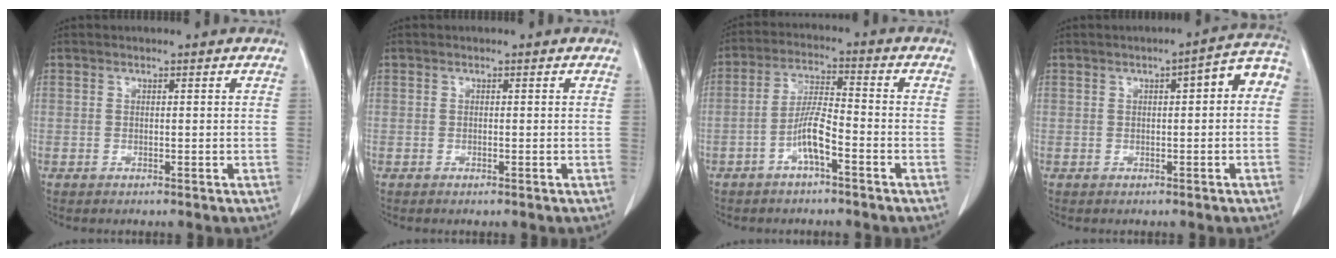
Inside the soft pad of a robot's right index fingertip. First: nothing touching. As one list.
[{"total": 0.0}, {"total": 5.9, "force": [-2.8, 0.7, 5.2], "torque": [-0.108, 0.009, -0.054]}, {"total": 5.6, "force": [0.8, 1.4, 5.4], "torque": [-0.063, 0.028, 0.003]}]